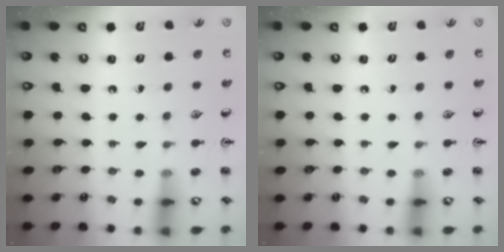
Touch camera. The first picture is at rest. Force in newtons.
{"total": 0.0}